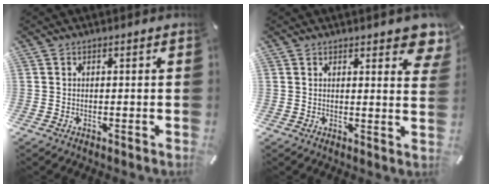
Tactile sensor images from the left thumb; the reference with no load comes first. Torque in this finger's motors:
{"motor_torque": [1.57, 3.44, 1.59, -1.18, 0.18]}